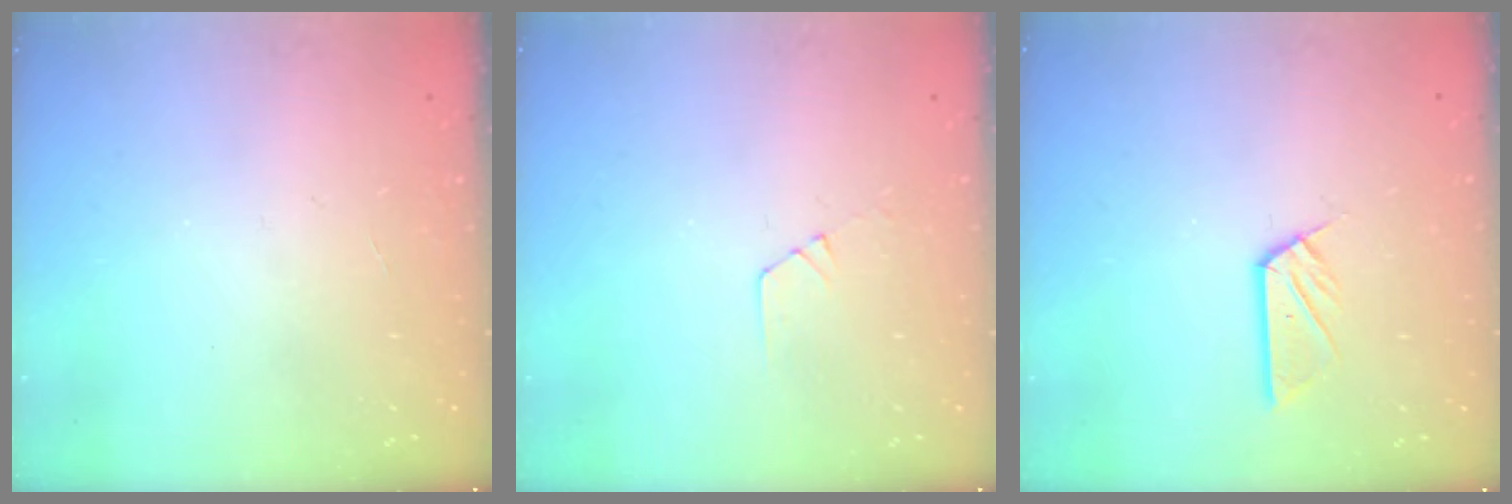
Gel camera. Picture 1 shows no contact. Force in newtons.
{"total": 4.9, "press": 4.9, "slide": 0.5}
{"total": 5.8, "press": 5.8, "slide": 0.2}